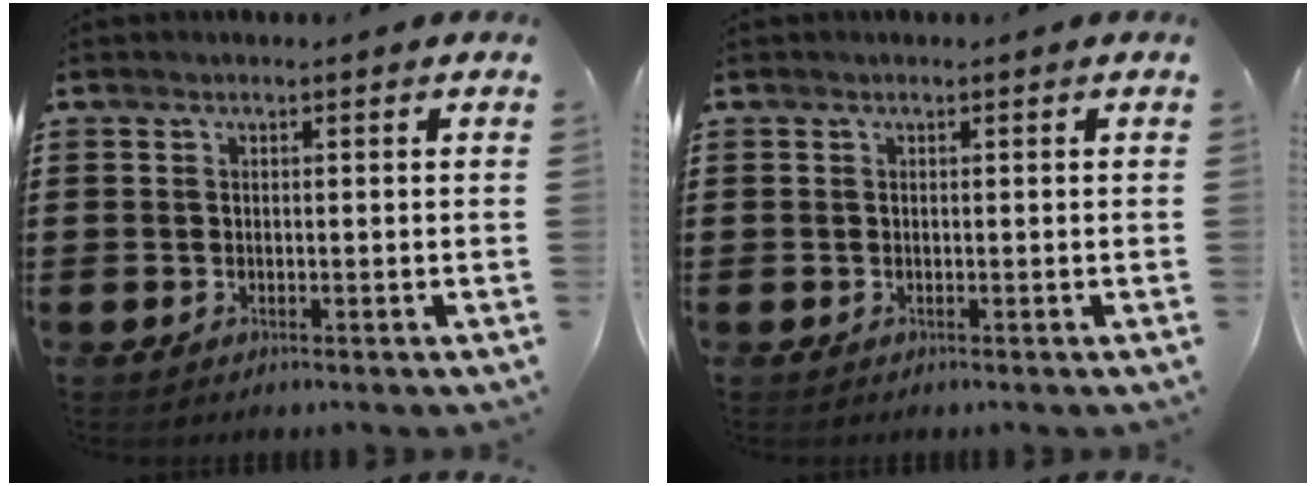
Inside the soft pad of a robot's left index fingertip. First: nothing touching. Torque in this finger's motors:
{"motor_torque": [0.00, 0.00, 0.00, 0.00]}